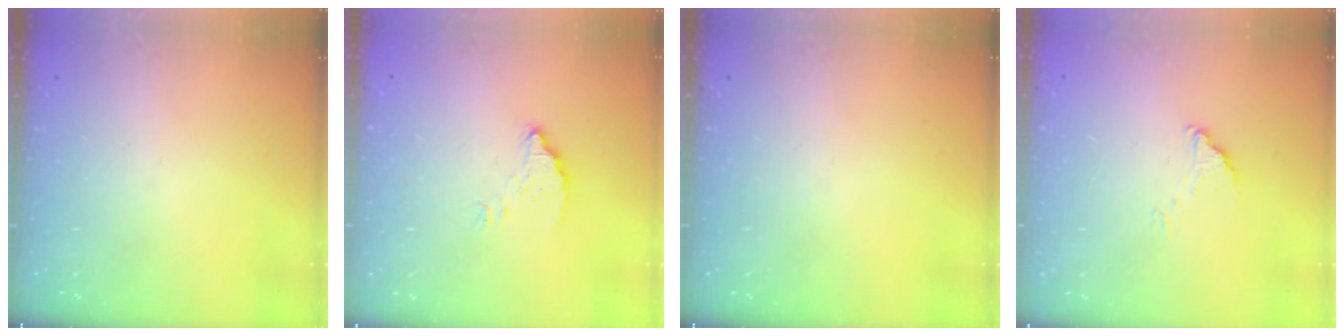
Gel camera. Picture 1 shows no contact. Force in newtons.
{"total": 3.8, "press": 3.8, "slide": 0.2}
{"total": 0.0}
{"total": 1.5, "press": 1.5, "slide": 0.1}